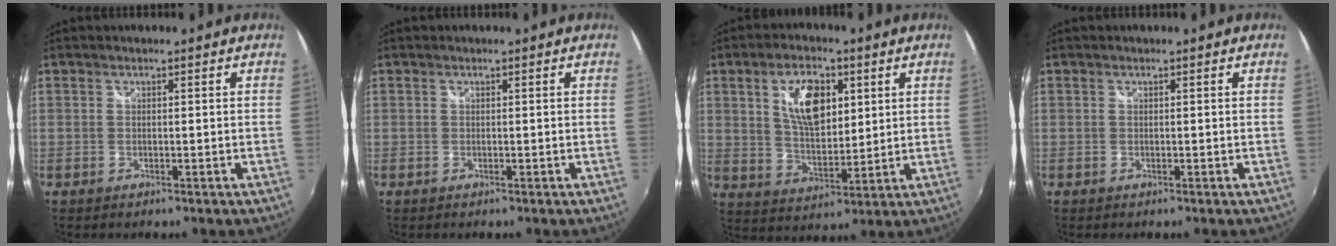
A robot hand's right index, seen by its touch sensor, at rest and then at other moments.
{"total": 0.0}
{"total": 10.8, "force": [3.9, 5.4, 8.5], "torque": [-0.153, 0.009, 0.074]}
{"total": 0.0}